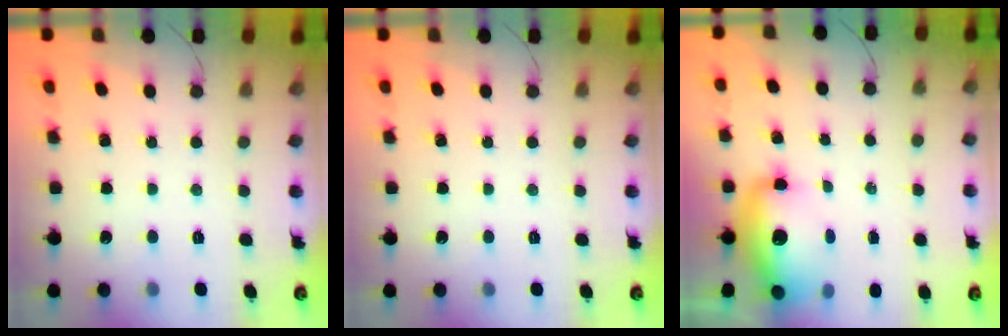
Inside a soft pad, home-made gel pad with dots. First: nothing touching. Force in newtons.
{"total": 0.0}
{"total": 12.3, "press": 11.8, "slide": 3.4}